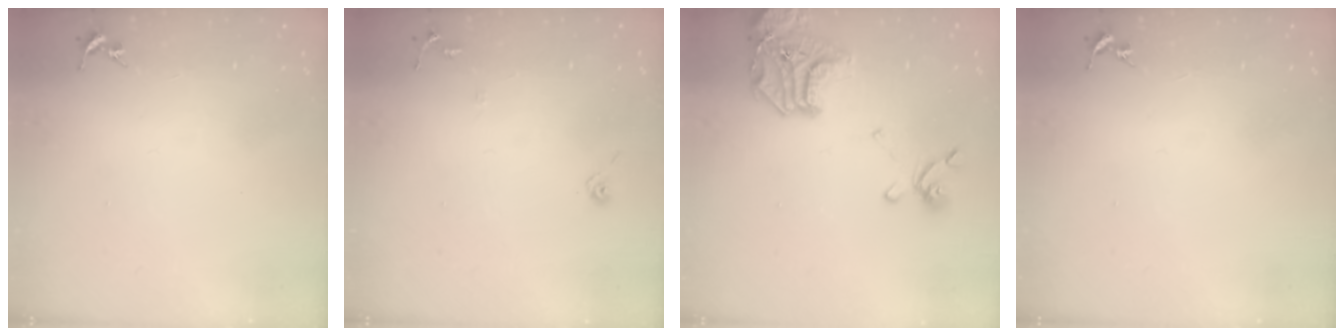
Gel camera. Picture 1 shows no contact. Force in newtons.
{"total": 6.7, "press": 6.6, "slide": 0.6}
{"total": 19.2, "press": 19.0, "slide": 2.5}
{"total": 0.0}